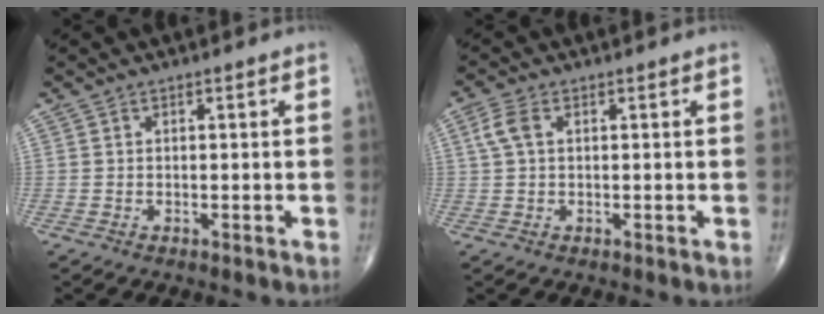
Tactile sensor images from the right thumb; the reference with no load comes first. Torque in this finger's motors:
{"motor_torque": [-0.34, 0.38, 0.21, -0.16, 0.02]}